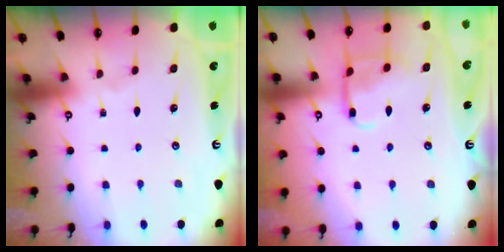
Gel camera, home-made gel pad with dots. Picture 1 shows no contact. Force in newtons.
{"total": 10.2, "press": 10.2, "slide": 1.0}